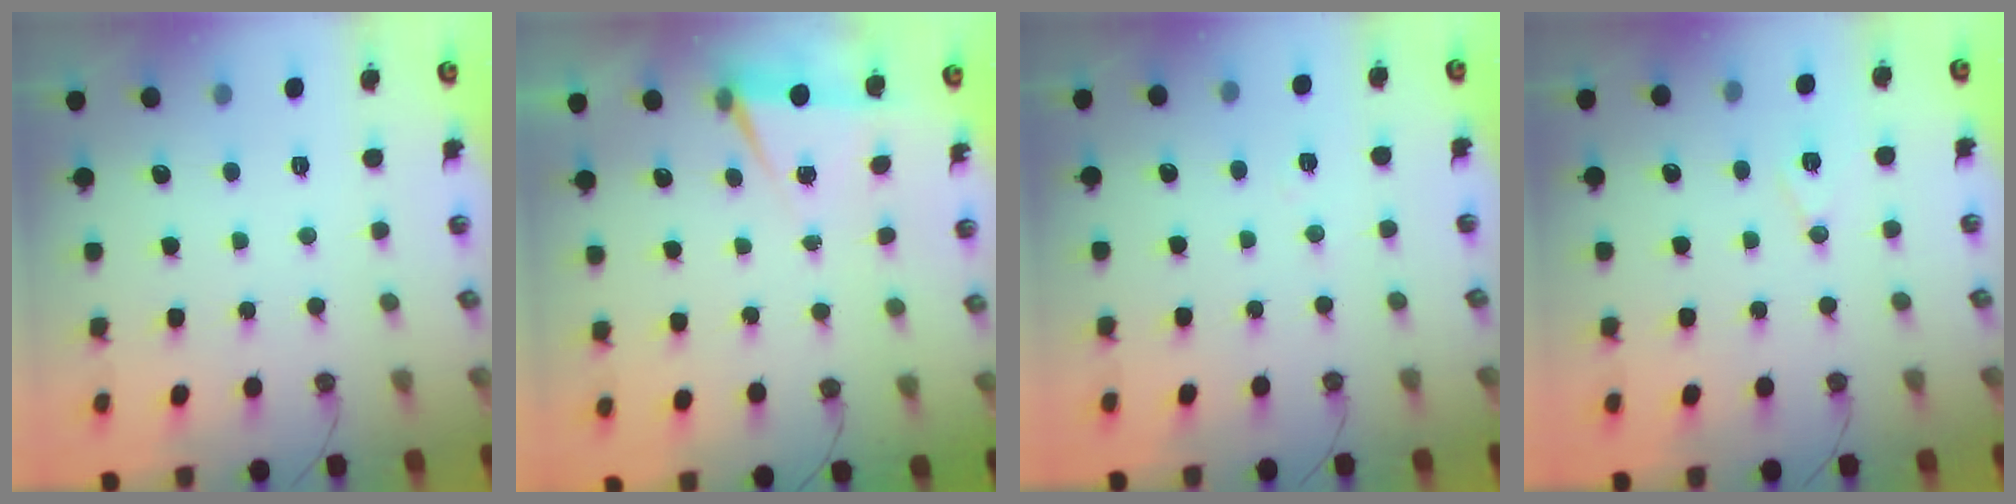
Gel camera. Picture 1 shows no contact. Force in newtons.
{"total": 4.8, "press": 1.9, "slide": 4.4}
{"total": 5.2, "press": 4.8, "slide": 1.8}
{"total": 7.5, "press": 6.6, "slide": 3.6}